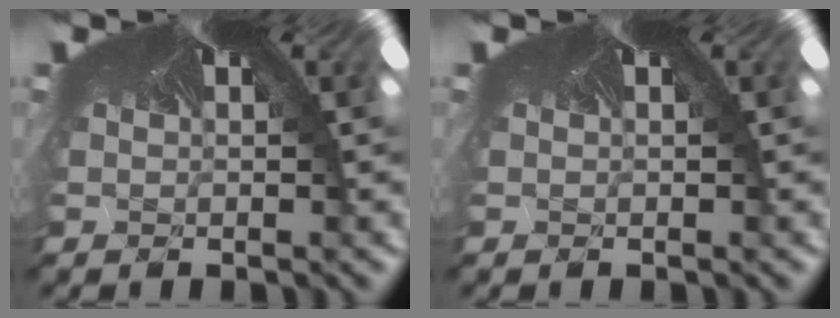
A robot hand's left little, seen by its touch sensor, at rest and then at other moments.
{"total": 0.0}